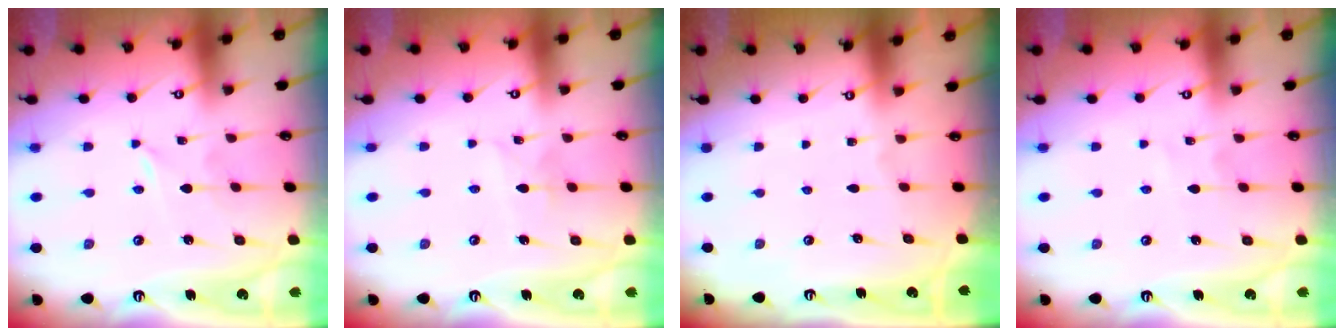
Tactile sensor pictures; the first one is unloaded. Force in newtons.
{"total": 2.8, "press": 2.8, "slide": 0.2}
{"total": 0.0}
{"total": 2.1, "press": 2.0, "slide": 0.3}